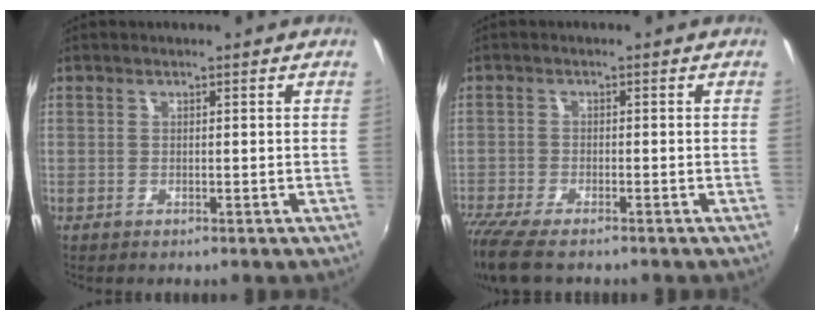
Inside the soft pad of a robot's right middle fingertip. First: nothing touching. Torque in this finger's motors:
{"motor_torque": [1.09, -1.05, 0.50, 0.18]}